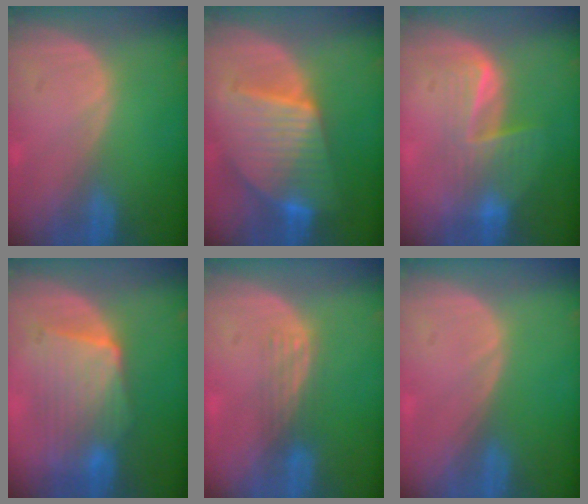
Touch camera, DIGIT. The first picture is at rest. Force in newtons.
{"total": 10.1, "press": 10.0, "slide": 0.7}
{"total": 6.5, "press": 6.2, "slide": 1.9}
{"total": 8.2, "press": 8.1, "slide": 1.4}
{"total": 2.9, "press": 2.7, "slide": 1.2}
{"total": 0.0}